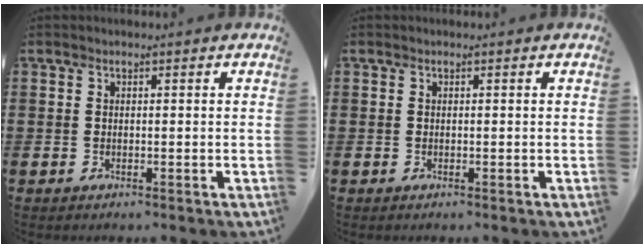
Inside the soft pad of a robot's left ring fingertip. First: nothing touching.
{"total": 0.0}